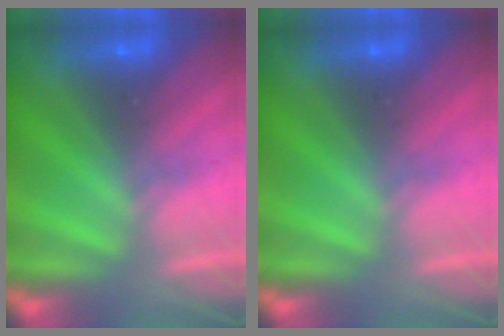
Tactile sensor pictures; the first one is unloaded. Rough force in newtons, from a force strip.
{"total": 0.0}